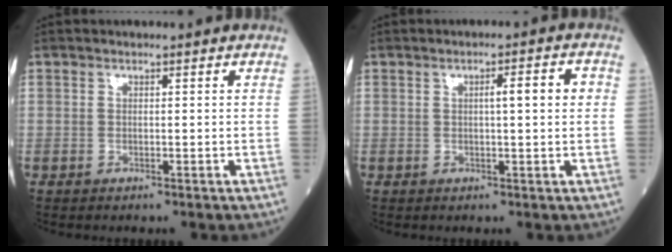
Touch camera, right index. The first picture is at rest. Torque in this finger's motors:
{"motor_torque": [0.50, 0.11, 0.33, 0.07]}